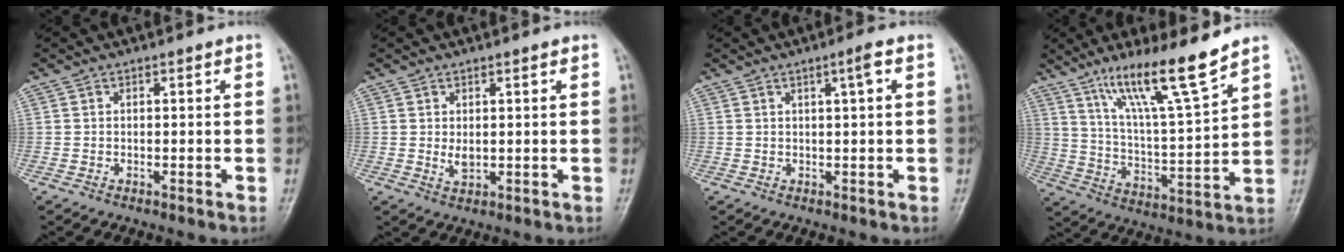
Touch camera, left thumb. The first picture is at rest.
{"total": 2.7, "force": [0.5, 1.6, 2.1], "torque": [-0.026, -0.009, 0.013]}
{"total": 2.5, "force": [0.9, 0.2, 2.3], "torque": [-0.037, -0.001, 0.016]}
{"total": 14.9, "force": [10.6, 1.3, 10.4], "torque": [-0.176, -0.063, 0.196]}